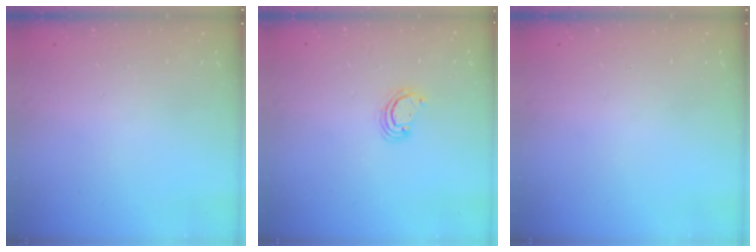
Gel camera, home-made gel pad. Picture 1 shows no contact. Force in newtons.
{"total": 2.8, "press": 2.8, "slide": 0.3}
{"total": 0.0}